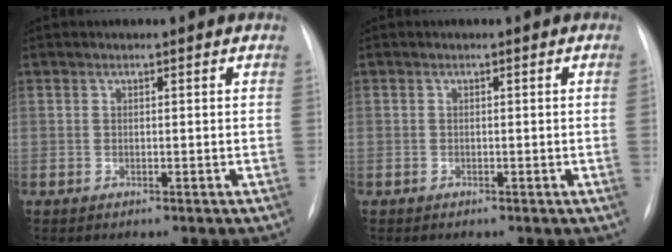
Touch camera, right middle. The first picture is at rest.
{"total": 0.7, "force": [-0.2, -0.2, 0.7], "torque": [-0.008, 0.001, 0.000]}